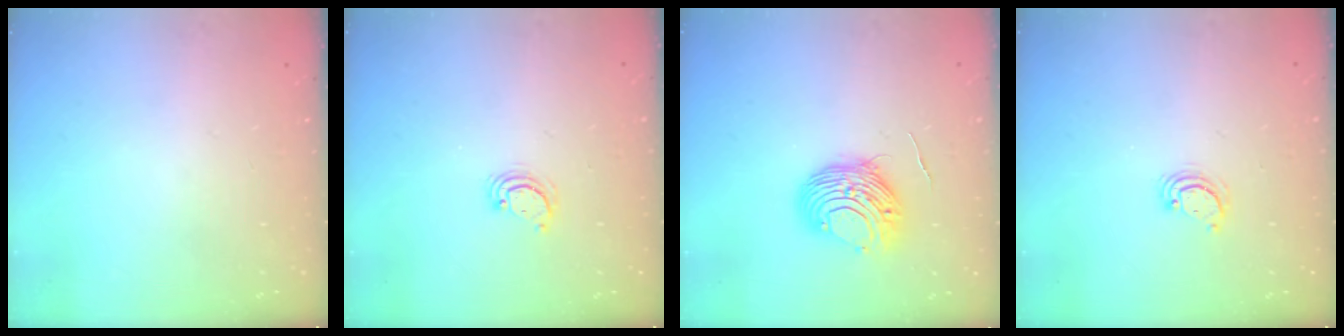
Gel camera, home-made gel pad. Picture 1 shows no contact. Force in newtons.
{"total": 3.2, "press": 3.2, "slide": 0.3}
{"total": 10.1, "press": 10.0, "slide": 0.9}
{"total": 3.2, "press": 3.2, "slide": 0.3}